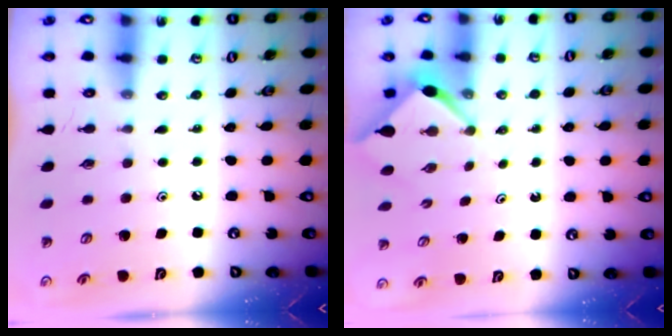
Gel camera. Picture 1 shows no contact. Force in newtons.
{"total": 3.3, "press": 3.3, "slide": 0.3}